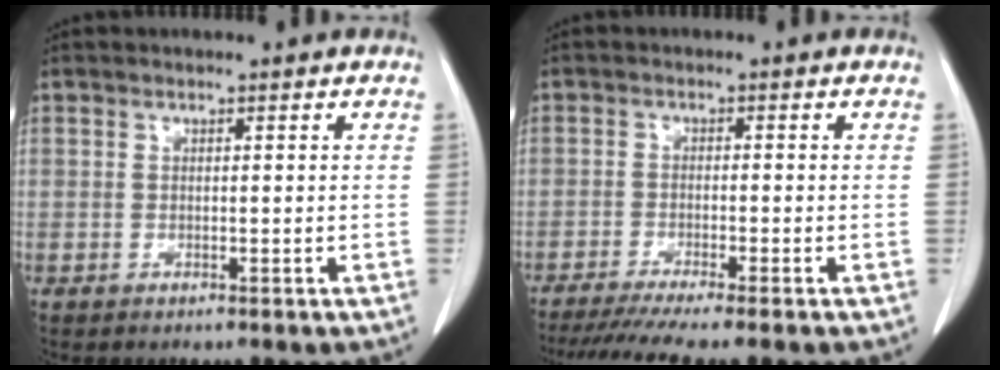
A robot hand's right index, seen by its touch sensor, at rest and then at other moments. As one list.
[{"total": 9.6, "force": [-8.2, -1.0, 5.0], "torque": [-0.064, -0.024, -0.129]}]